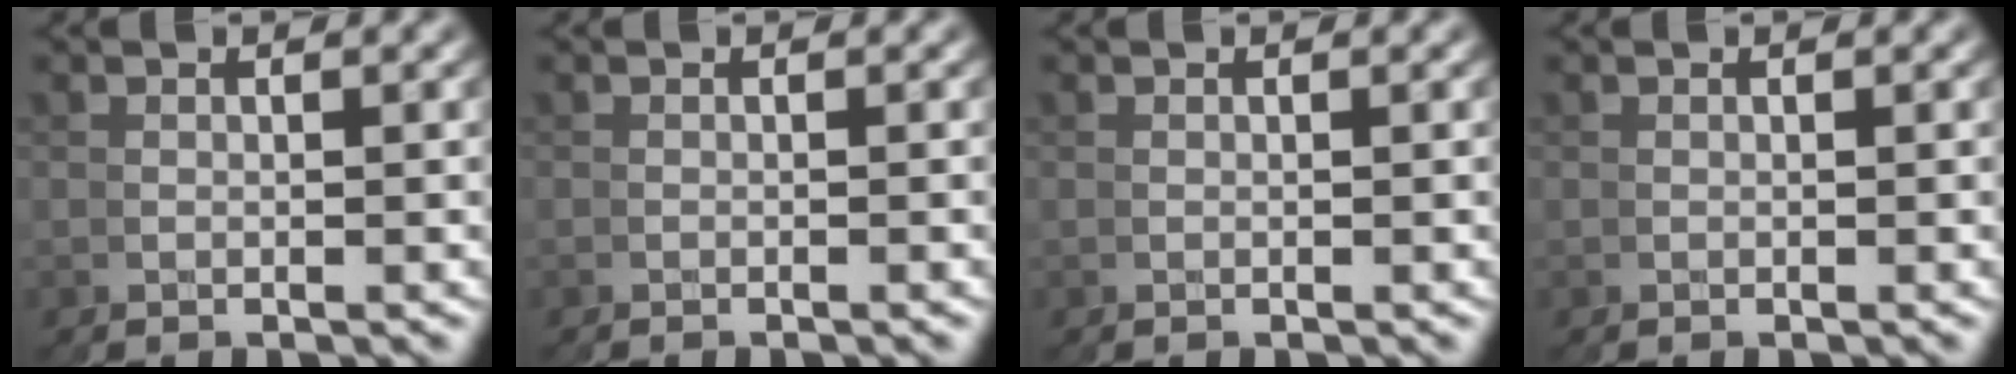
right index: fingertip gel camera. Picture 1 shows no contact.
{"total": 0.7, "force": [-0.3, -0.6, -0.3], "torque": [0.003, 0.004, -0.007]}
{"total": 0.0}
{"total": 0.0}